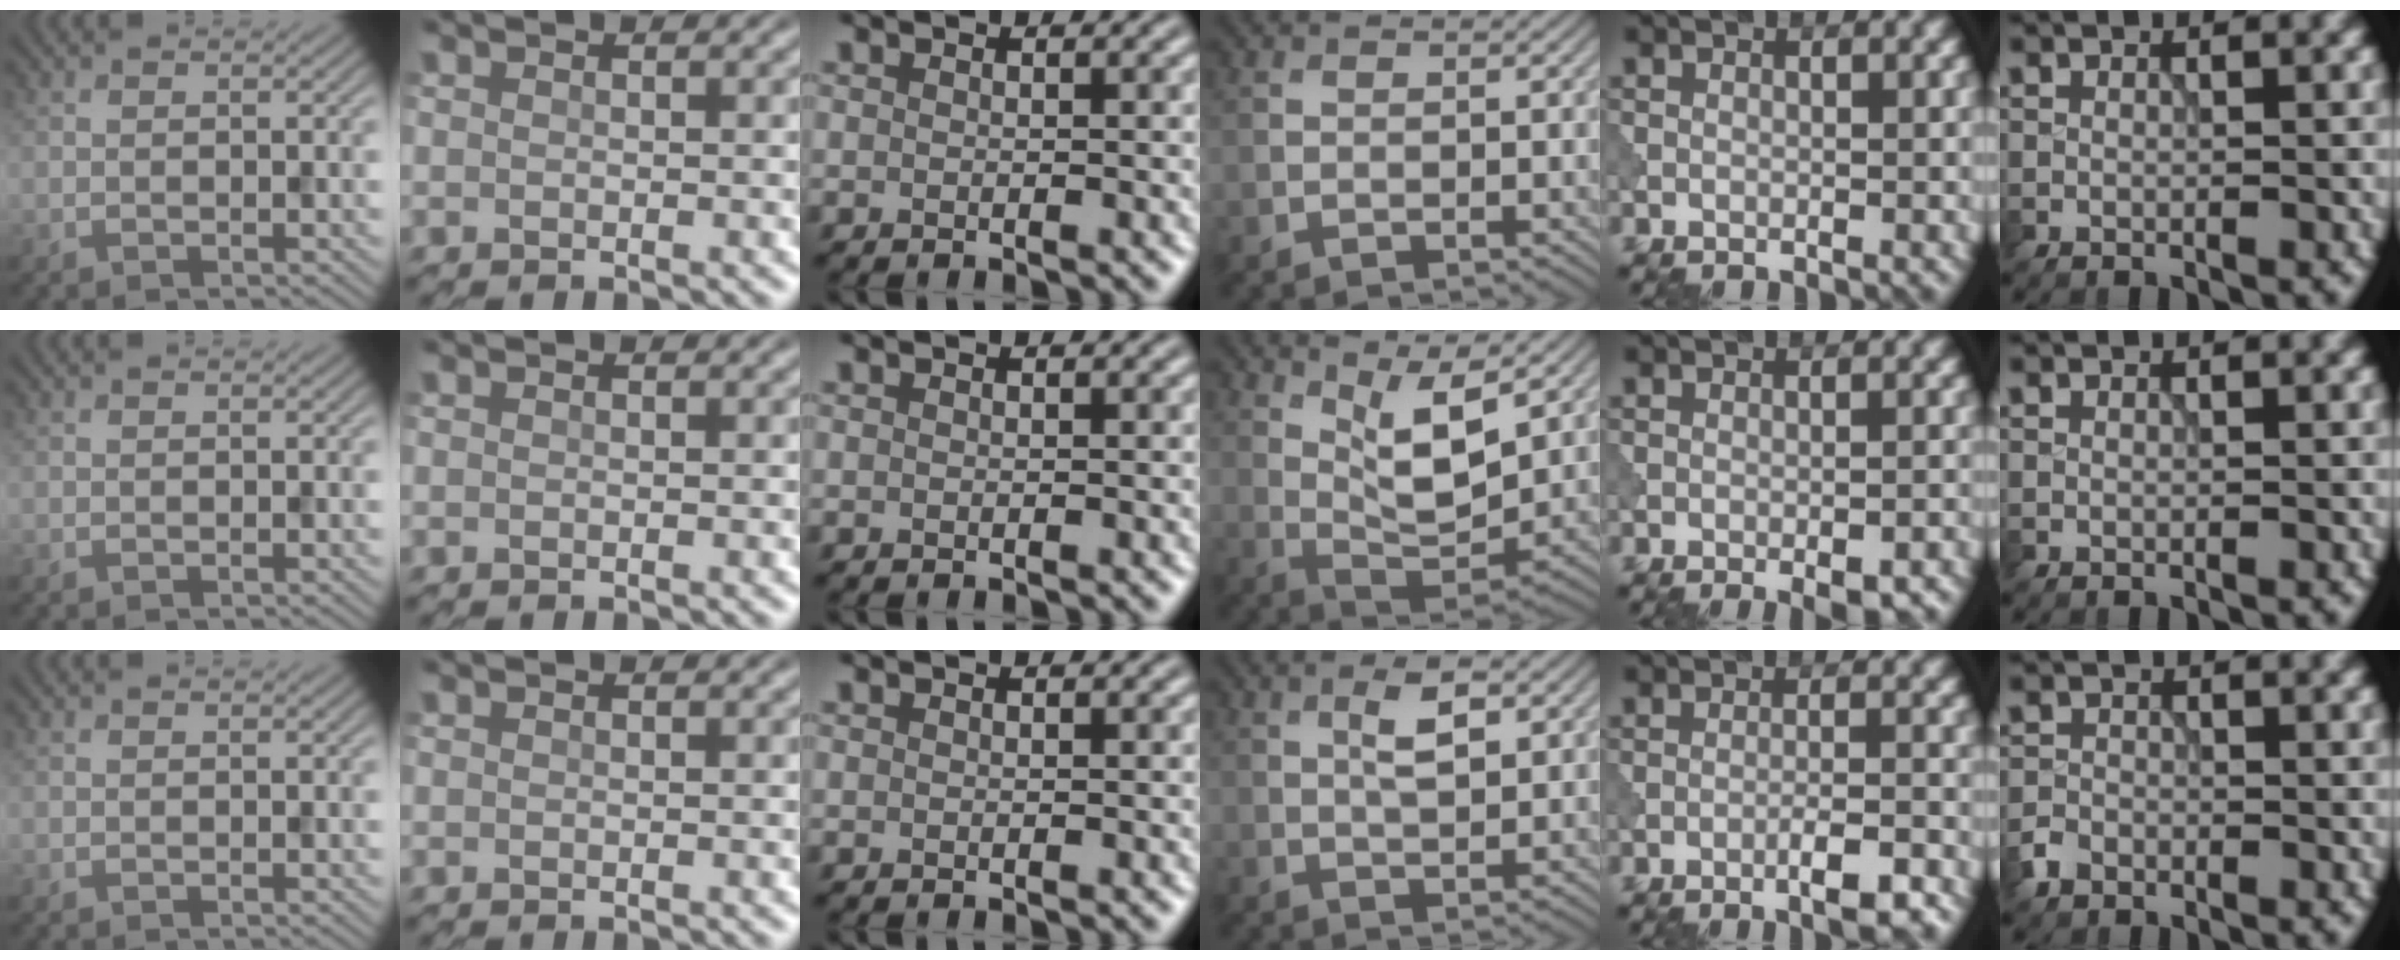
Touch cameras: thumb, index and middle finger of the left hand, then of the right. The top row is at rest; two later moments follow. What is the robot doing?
{"motion": "shake", "object": "bell"}